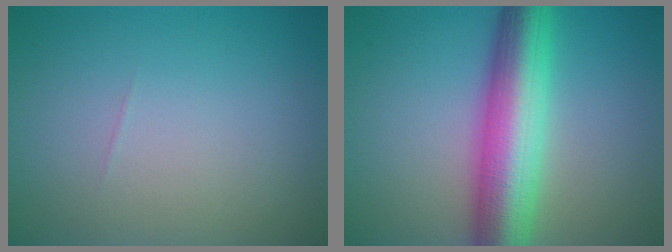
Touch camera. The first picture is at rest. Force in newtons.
{"total": 9.4, "press": 9.4, "slide": 0.4}